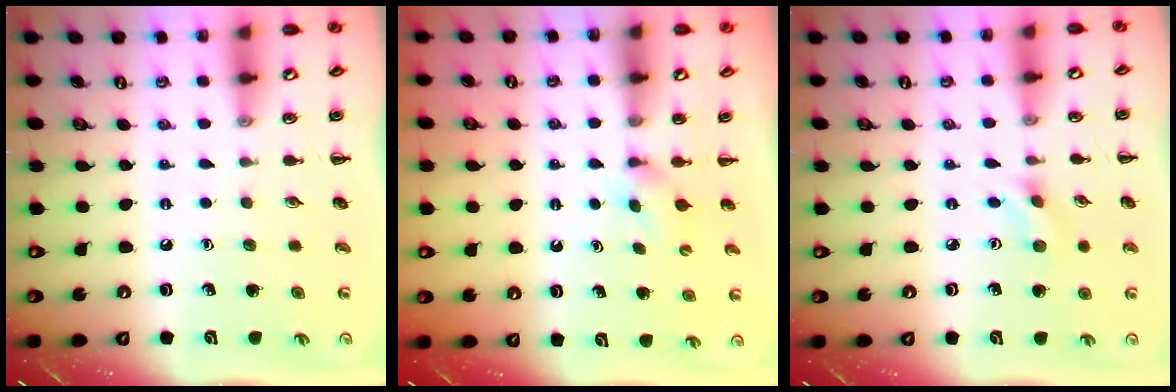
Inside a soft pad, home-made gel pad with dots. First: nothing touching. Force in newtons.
{"total": 2.4, "press": 2.3, "slide": 0.9}
{"total": 2.0, "press": 1.9, "slide": 0.8}